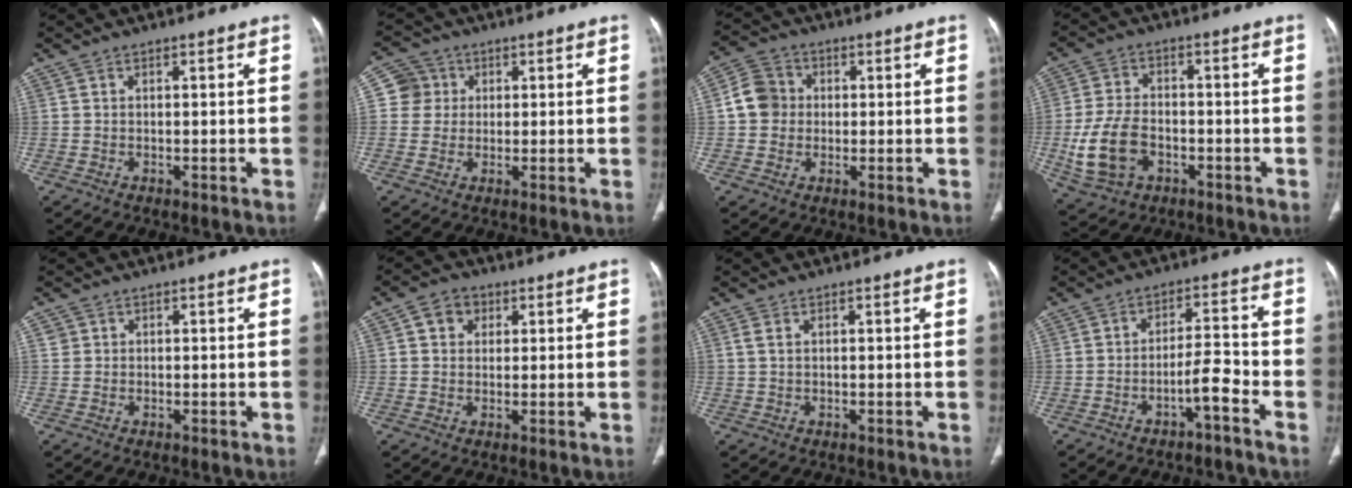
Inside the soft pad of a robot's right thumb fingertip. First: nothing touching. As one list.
[{"total": 5.0, "force": [0.9, 4.9, 0.3], "torque": [0.025, 0.008, 0.013]}, {"total": 6.7, "force": [0.3, 6.1, 2.6], "torque": [-0.033, 0.014, -0.003]}, {"total": 10.8, "force": [-3.1, 7.4, 7.3], "torque": [-0.146, 0.014, -0.049]}, {"total": 1.0, "force": [0.2, 1.0, 0.0], "torque": [0.009, 0.006, 0.003]}, {"total": 4.5, "force": [1.6, 3.8, 1.9], "torque": [-0.007, 0.003, 0.022]}, {"total": 1.2, "force": [0.5, 0.6, 0.9], "torque": [-0.024, 0.007, 0.013]}, {"total": 5.2, "force": [-3.2, 0.8, 4.0], "torque": [-0.067, 0.038, -0.053]}]